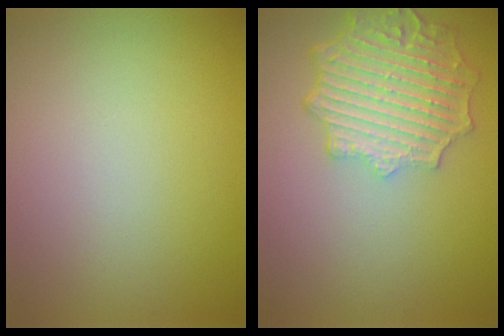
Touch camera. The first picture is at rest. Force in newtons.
{"total": 6.3, "press": 5.2, "slide": 3.6}